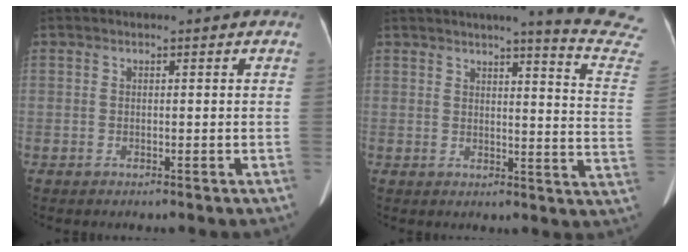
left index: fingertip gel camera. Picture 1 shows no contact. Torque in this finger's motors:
{"motor_torque": [0.79, -1.35, 0.05, 0.04]}